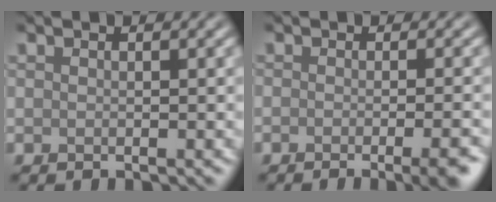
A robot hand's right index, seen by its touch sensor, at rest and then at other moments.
{"total": 5.2, "force": [-2.6, 1.7, 4.2], "torque": [-0.023, 0.002, -0.030]}